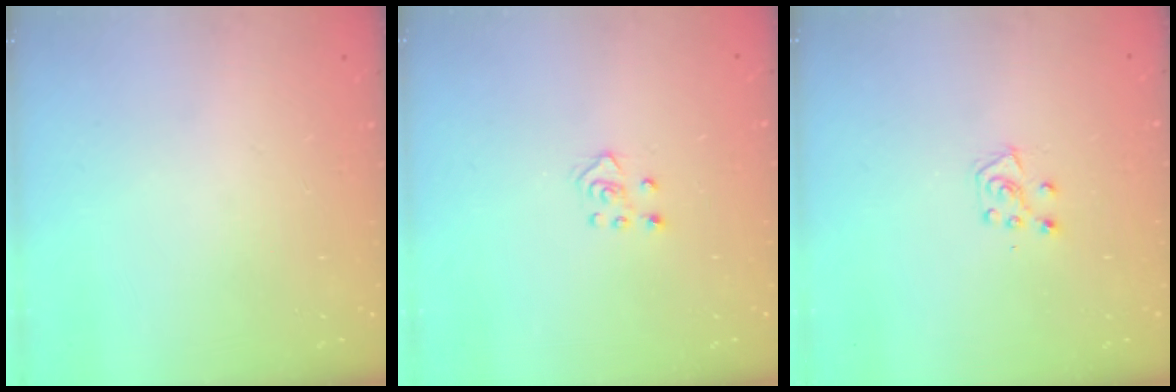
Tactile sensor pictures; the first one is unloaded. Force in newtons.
{"total": 4.3, "press": 4.2, "slide": 0.5}
{"total": 6.3, "press": 6.3, "slide": 0.3}